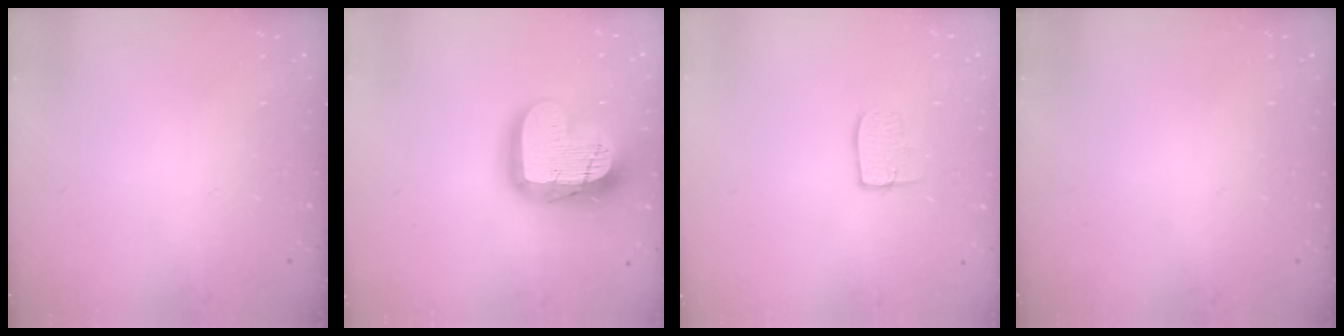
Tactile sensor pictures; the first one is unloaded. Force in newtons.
{"total": 21.2, "press": 21.2, "slide": 1.7}
{"total": 7.0, "press": 7.0, "slide": 0.3}
{"total": 0.0}